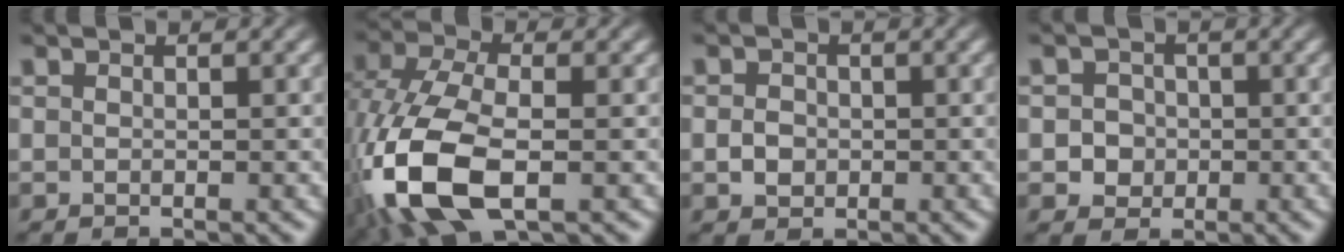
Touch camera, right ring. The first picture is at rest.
{"total": 9.9, "force": [-2.1, 5.8, 7.6], "torque": [-0.220, -0.061, 0.001]}
{"total": 1.0, "force": [-0.1, 0.9, 0.3], "torque": [-0.016, -0.009, 0.001]}
{"total": 4.5, "force": [-0.5, 4.4, 1.0], "torque": [-0.035, -0.011, -0.012]}